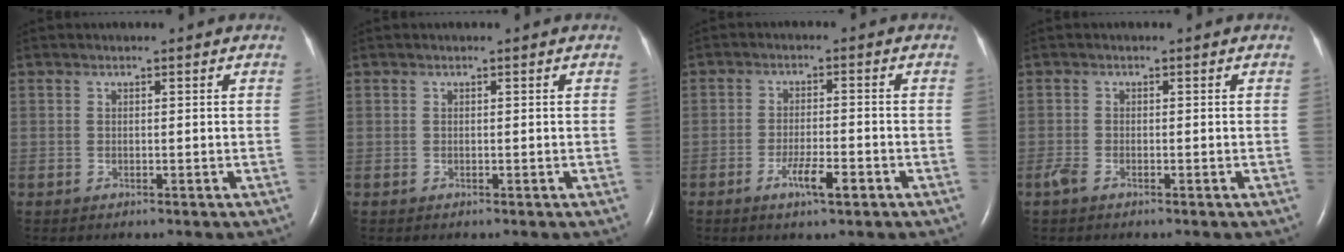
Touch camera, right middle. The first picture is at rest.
{"total": 0.0}
{"total": 4.4, "force": [-2.3, 0.6, 3.7], "torque": [-0.069, -0.002, -0.040]}
{"total": 1.4, "force": [-0.9, 0.4, 0.9], "torque": [-0.029, -0.004, -0.020]}